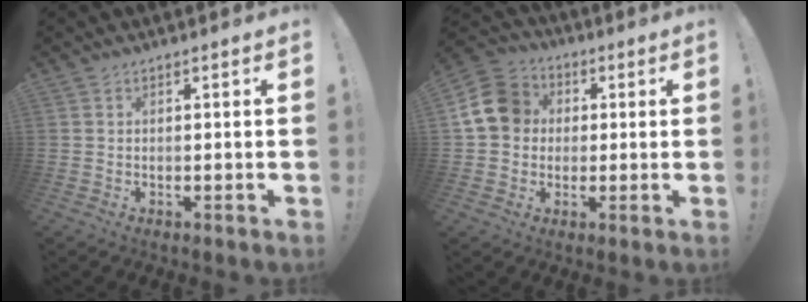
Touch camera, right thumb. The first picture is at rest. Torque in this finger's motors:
{"motor_torque": [0.76, 0.86, 0.64, -0.03, 0.01]}